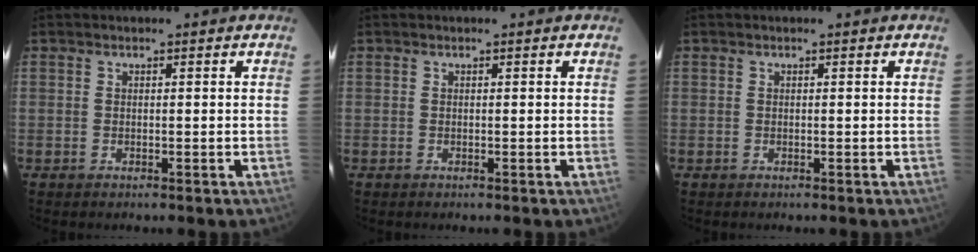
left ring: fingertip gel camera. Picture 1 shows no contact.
{"total": 0.0}
{"total": 0.0}